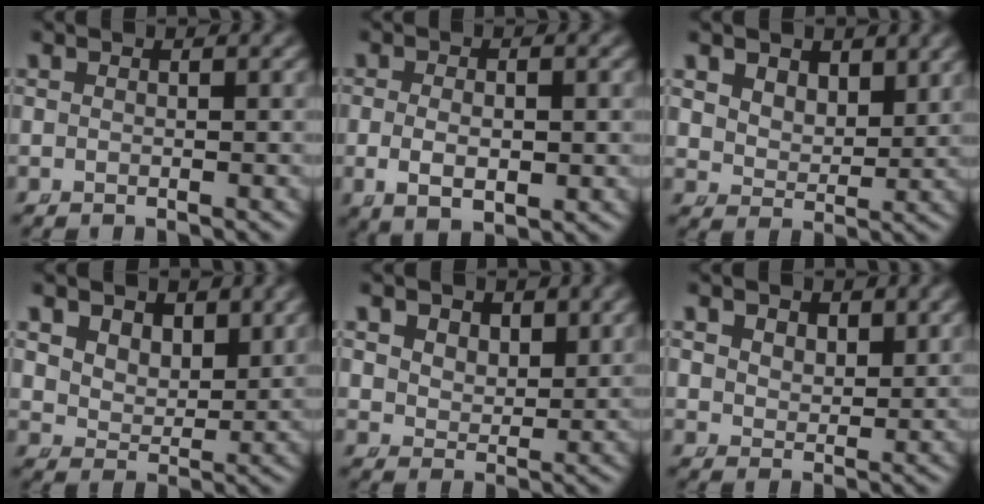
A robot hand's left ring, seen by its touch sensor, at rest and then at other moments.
{"total": 3.3, "force": [-0.7, 1.6, 2.8], "torque": [-0.058, -0.016, 0.002]}
{"total": 4.3, "force": [2.6, 3.0, 1.7], "torque": [-0.044, -0.017, 0.053]}
{"total": 5.1, "force": [2.8, 3.7, 2.1], "torque": [-0.053, -0.015, 0.052]}
{"total": 3.2, "force": [2.1, 2.0, 1.2], "torque": [-0.030, -0.016, 0.050]}
{"total": 2.4, "force": [1.8, 1.3, 0.9], "torque": [-0.022, -0.013, 0.046]}